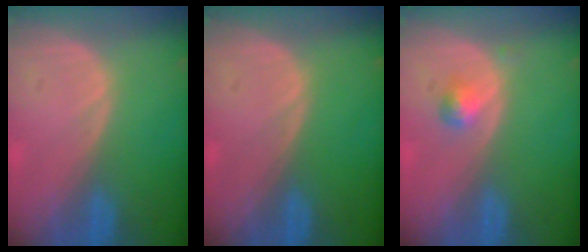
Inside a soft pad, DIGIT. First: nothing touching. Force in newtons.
{"total": 0.0}
{"total": 2.0, "press": 2.0, "slide": 0.2}